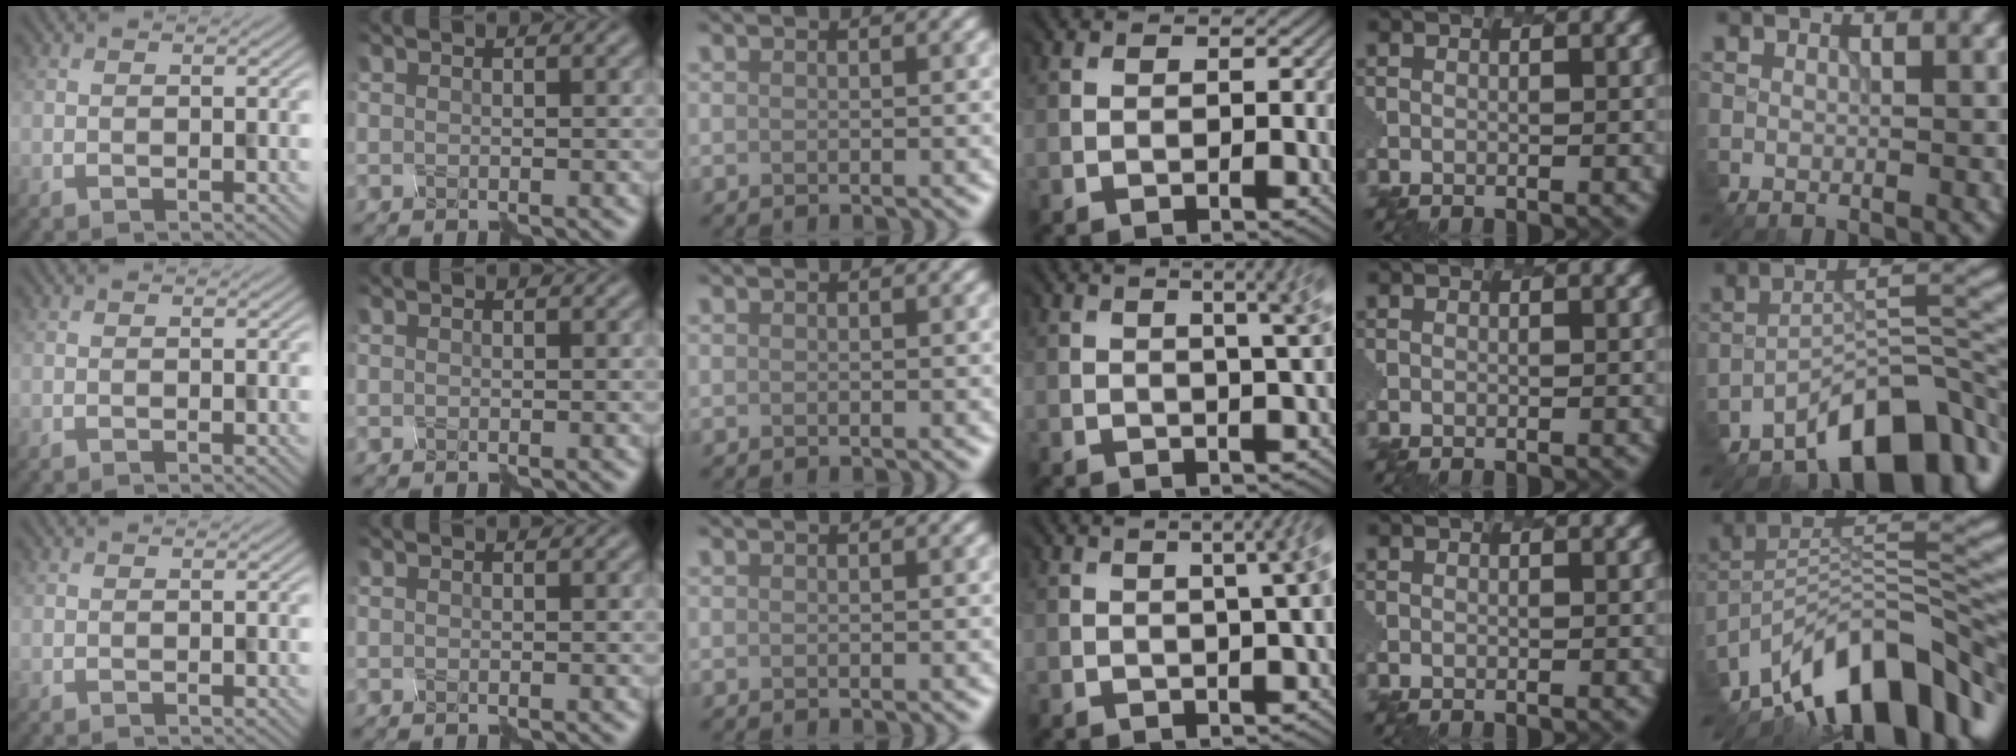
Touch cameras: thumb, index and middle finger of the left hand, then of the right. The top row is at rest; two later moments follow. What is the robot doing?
{"motion": "disassemble", "object": "spray bottle"}